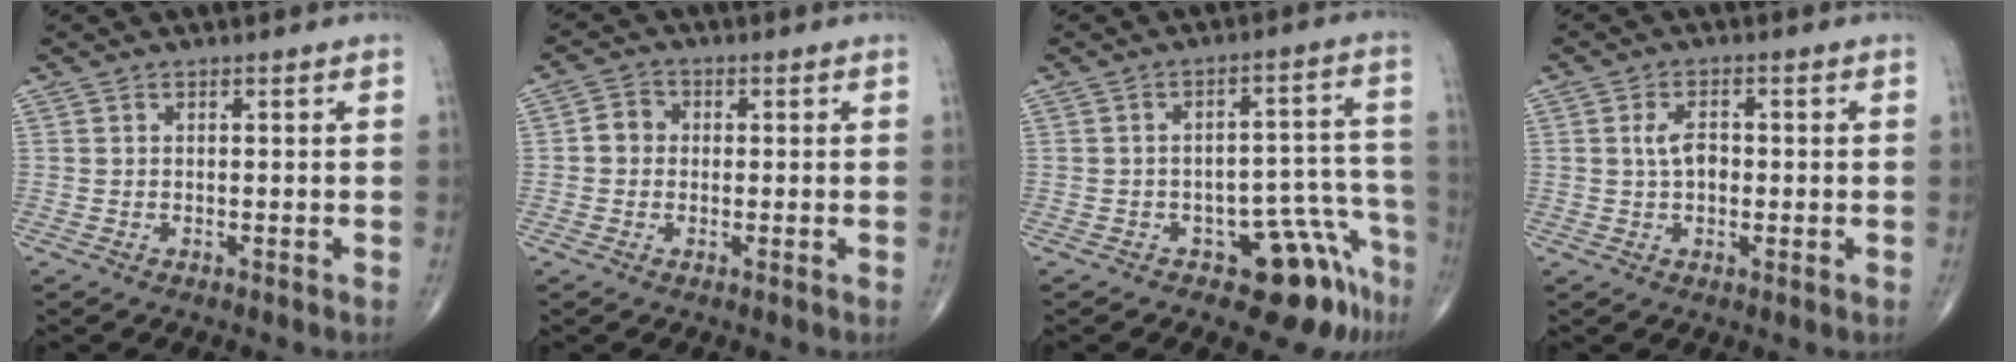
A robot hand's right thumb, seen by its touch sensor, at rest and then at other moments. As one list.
[{"total": 3.4, "force": [-0.1, 3.0, 1.5], "torque": [-0.010, 0.009, -0.010]}, {"total": 10.7, "force": [-7.1, 4.9, 6.3], "torque": [-0.024, 0.082, -0.092]}, {"total": 4.1, "force": [0.2, 2.5, 3.2], "torque": [-0.055, 0.006, -0.001]}]